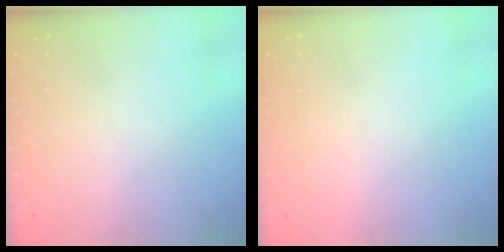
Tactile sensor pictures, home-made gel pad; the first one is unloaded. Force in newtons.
{"total": 1.5, "press": 1.5, "slide": 0.1}